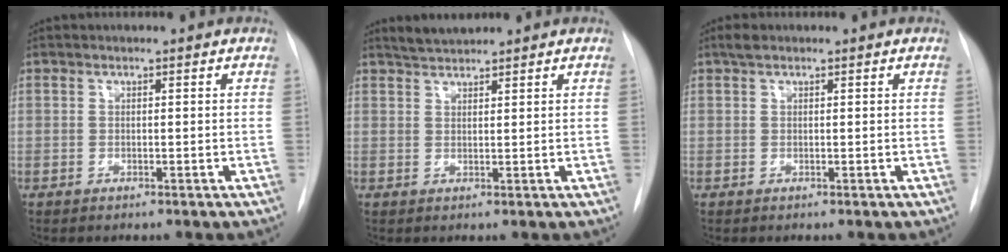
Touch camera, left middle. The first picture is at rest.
{"total": 2.4, "force": [2.4, 0.2, 0.4], "torque": [-0.010, 0.007, 0.045]}
{"total": 1.3, "force": [0.9, 0.6, 0.7], "torque": [-0.014, 0.015, 0.017]}